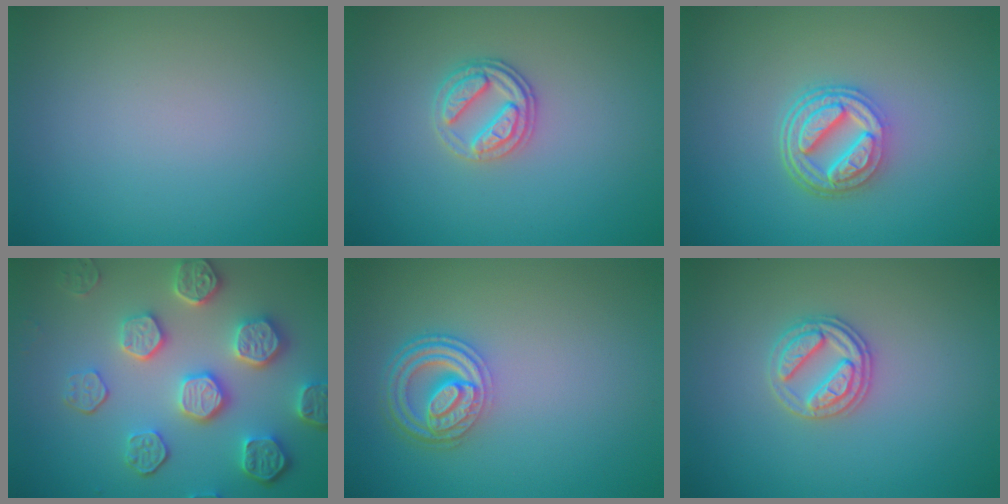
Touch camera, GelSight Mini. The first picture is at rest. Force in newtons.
{"total": 2.6, "press": 2.5, "slide": 0.8}
{"total": 4.9, "press": 3.7, "slide": 3.3}
{"total": 6.7, "press": 5.5, "slide": 3.8}
{"total": 4.5, "press": 3.5, "slide": 2.7}
{"total": 2.7, "press": 2.7, "slide": 0.5}